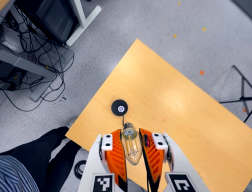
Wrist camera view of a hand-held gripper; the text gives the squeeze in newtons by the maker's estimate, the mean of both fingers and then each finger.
{"total": 22.7, "left": 24.6, "right": 20.9}